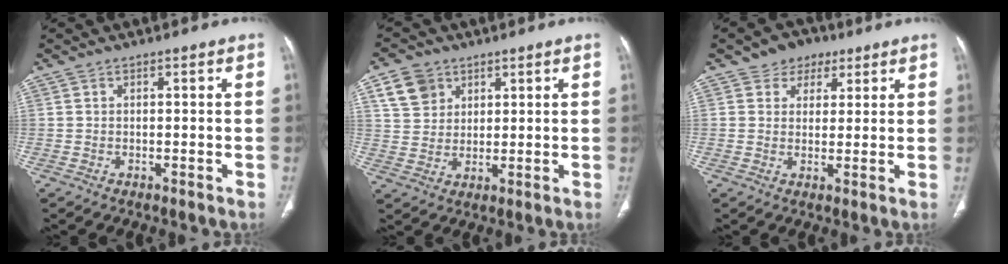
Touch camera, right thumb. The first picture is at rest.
{"total": 7.1, "force": [3.6, 5.6, 2.5], "torque": [-0.026, -0.010, 0.073]}
{"total": 5.6, "force": [3.1, 4.4, 1.4], "torque": [0.011, -0.007, 0.045]}